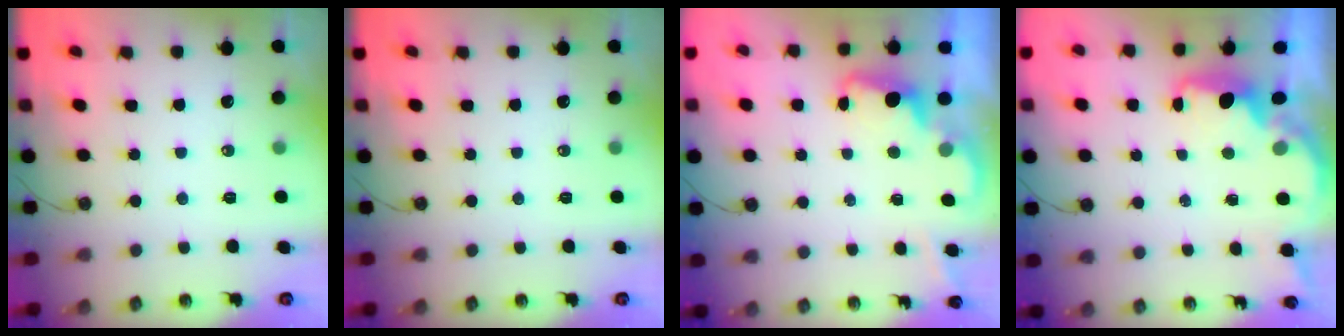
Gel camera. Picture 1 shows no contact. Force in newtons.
{"total": 0.0}
{"total": 2.1, "press": 2.1, "slide": 0.5}
{"total": 2.2, "press": 2.0, "slide": 0.8}